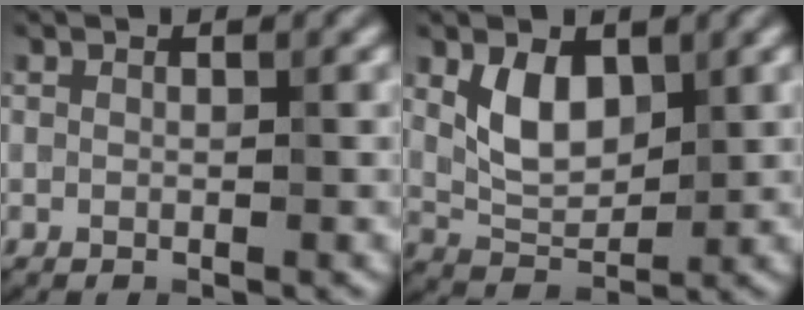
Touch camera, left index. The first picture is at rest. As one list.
[{"total": 3.9, "force": [1.3, 2.3, 2.9], "torque": [-0.061, -0.006, 0.027]}]